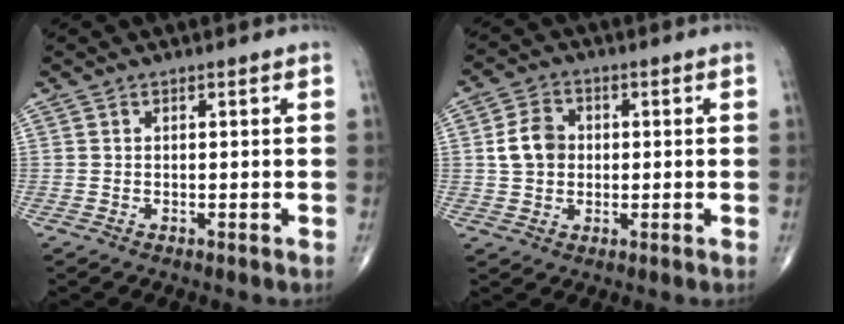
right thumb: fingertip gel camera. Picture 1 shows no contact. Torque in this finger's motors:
{"motor_torque": [-0.50, 0.52, 0.67, 0.01, 0.07]}